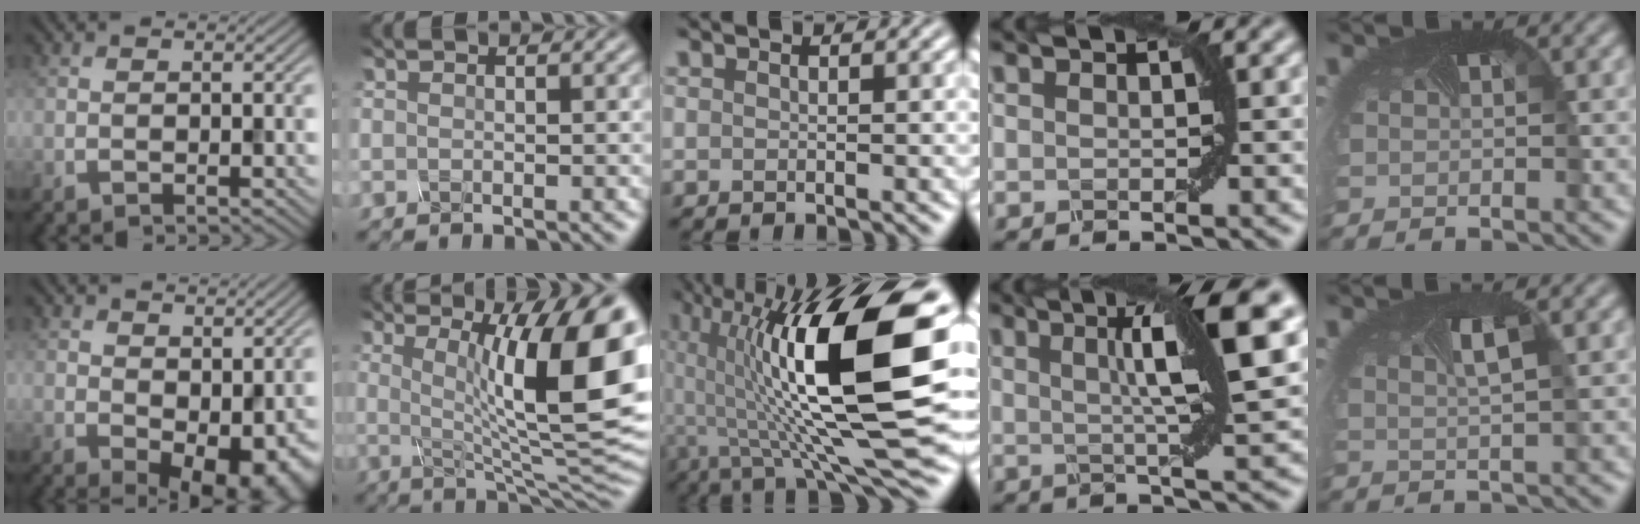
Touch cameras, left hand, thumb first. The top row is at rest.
{"thumb": {"total": 8.0, "force": [0.2, 4.8, 6.4], "torque": [-0.087, -0.021, 0.017]}, "index": {"total": 15.0, "force": [2.7, 4.1, 14.2], "torque": [-0.178, -0.005, 0.044]}, "middle": {"total": 15.9, "force": [1.5, 4.2, 15.2], "torque": [-0.257, 0.010, 0.030]}, "ring": {"total": 9.1, "force": [2.4, 1.3, 8.7], "torque": [-0.112, 0.012, 0.035]}, "little": {"total": 1.5, "force": [0.6, 0.0, 1.4], "torque": [-0.019, 0.001, 0.009]}}